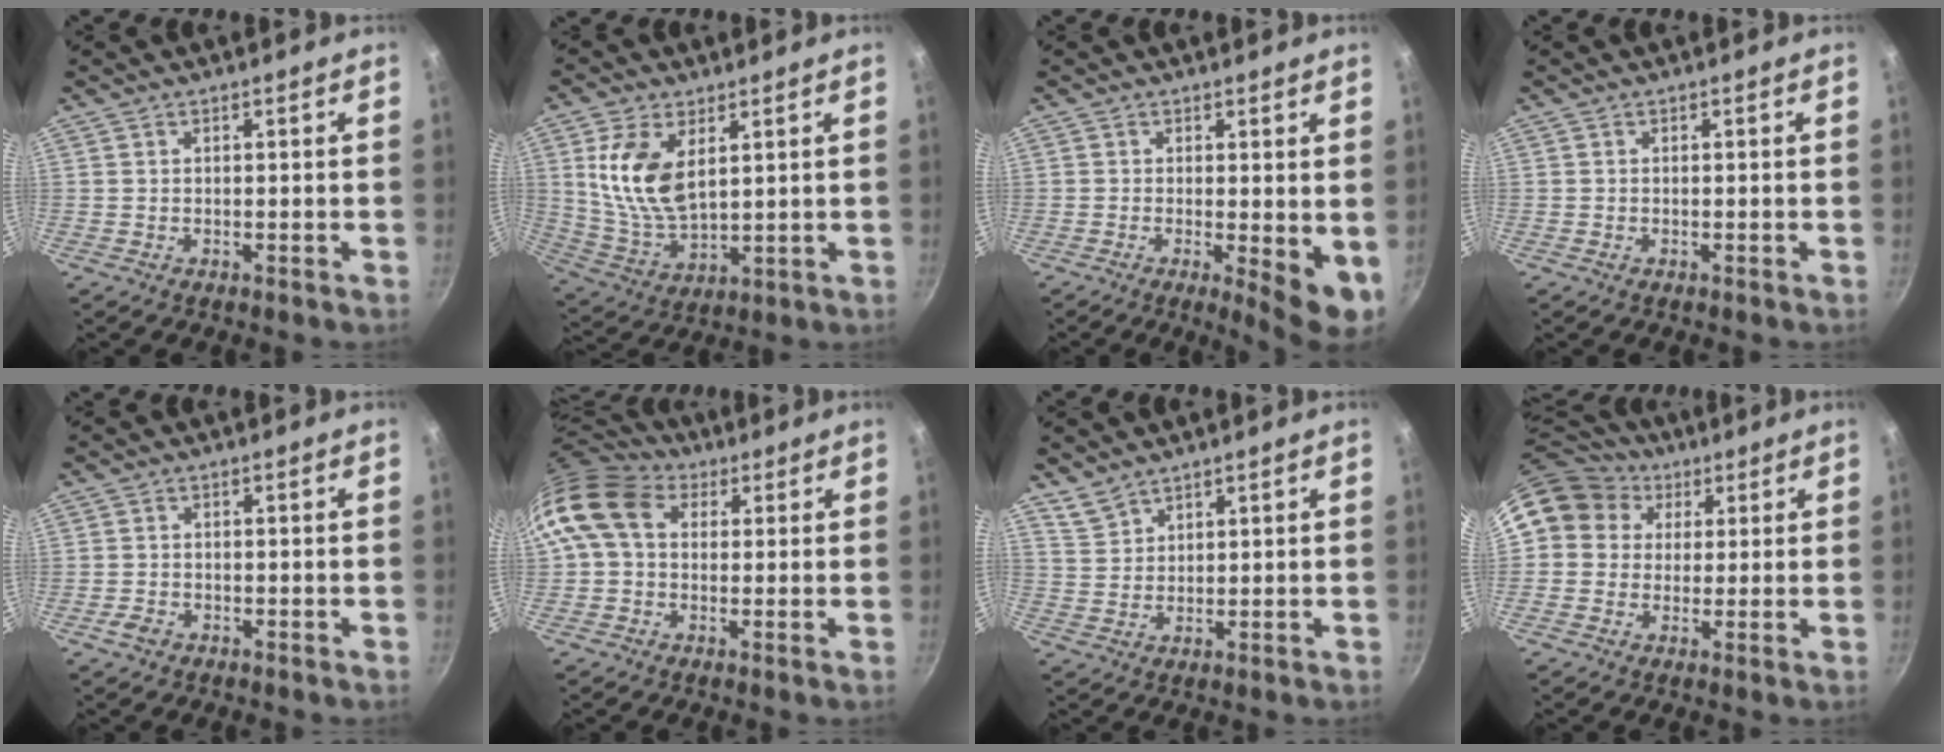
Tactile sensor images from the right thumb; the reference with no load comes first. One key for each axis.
{"total": 12.7, "fx": 3.7, "fy": 7.2, "fz": 9.8, "tx": -0.187, "ty": -0.024, "tz": 0.084}
{"total": 6.8, "fx": -0.6, "fy": 2.1, "fz": 6.5, "tx": -0.081, "ty": -0.013, "tz": -0.004}
{"total": 0.0}
{"total": 2.2, "fx": -1.3, "fy": 1.5, "fz": 1.0, "tx": -0.021, "ty": 0.012, "tz": -0.023}
{"total": 12.3, "fx": 2.7, "fy": 9.4, "fz": 7.5, "tx": -0.134, "ty": 0.022, "tz": 0.029}
{"total": 3.5, "fx": 3.1, "fy": 1.5, "fz": 0.6, "tx": -0.011, "ty": -0.004, "tz": 0.072}
{"total": 12.8, "fx": 4.5, "fy": 11.1, "fz": 4.7, "tx": -0.073, "ty": 0.020, "tz": 0.064}